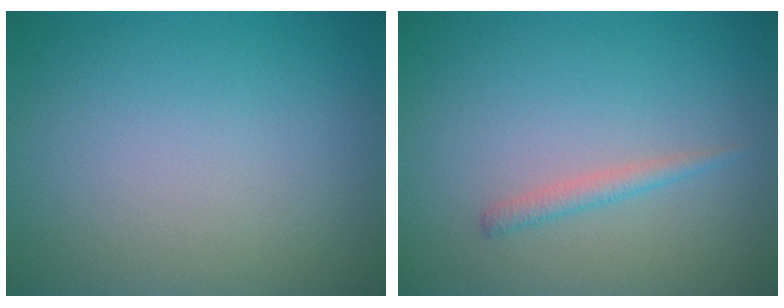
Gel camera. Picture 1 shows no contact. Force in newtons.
{"total": 1.2, "press": 1.2, "slide": 0.1}